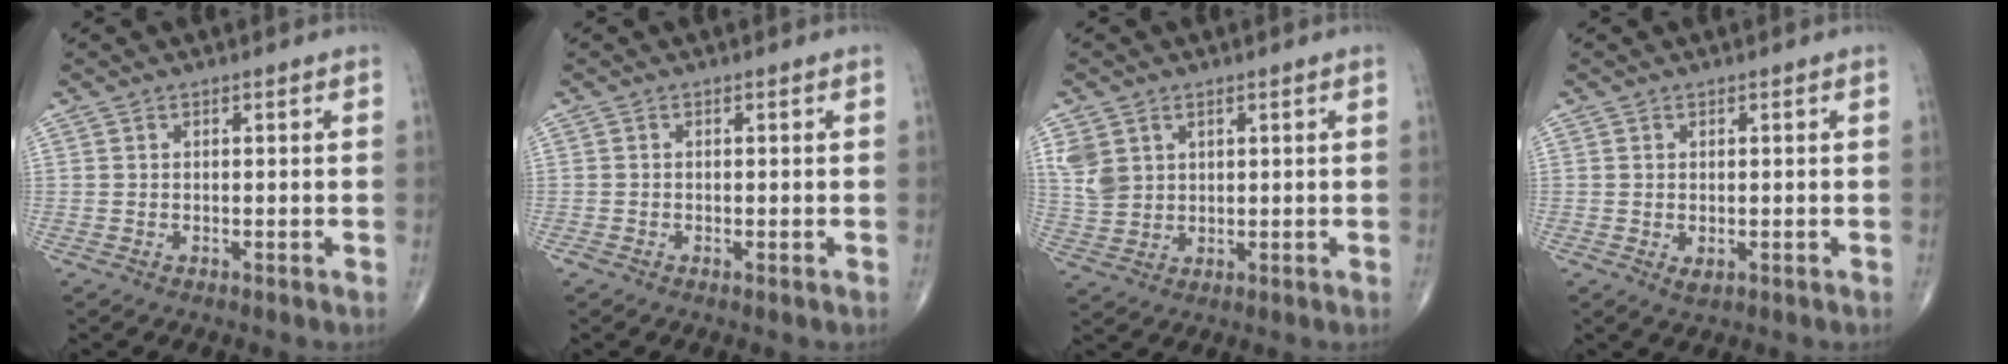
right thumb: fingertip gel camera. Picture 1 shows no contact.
{"total": 0.7, "force": [-0.3, 0.4, 0.5], "torque": [-0.010, -0.001, -0.007]}
{"total": 6.0, "force": [2.3, 4.6, 3.1], "torque": [-0.052, -0.006, 0.057]}
{"total": 1.6, "force": [-0.3, 1.0, 1.3], "torque": [-0.021, -0.003, -0.002]}